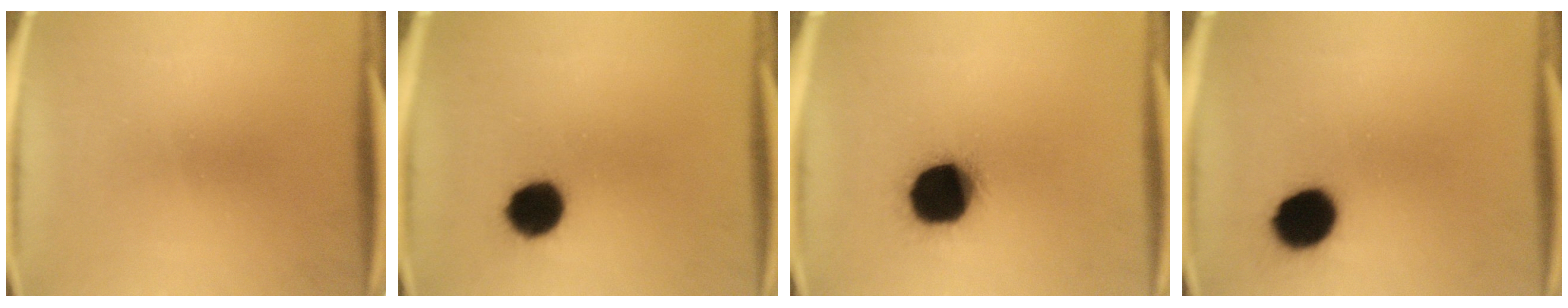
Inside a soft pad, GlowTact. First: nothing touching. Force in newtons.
{"total": 9.7}
{"total": 19.4}
{"total": 11.7}